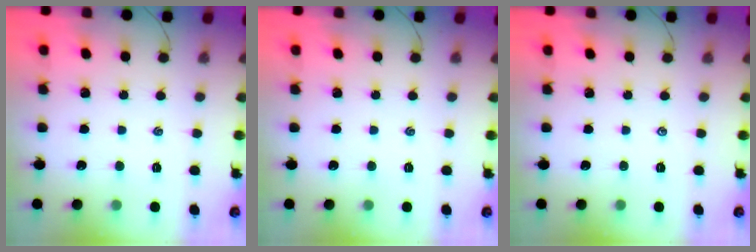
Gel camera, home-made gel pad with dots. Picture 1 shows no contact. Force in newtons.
{"total": 0.0}
{"total": 0.0}